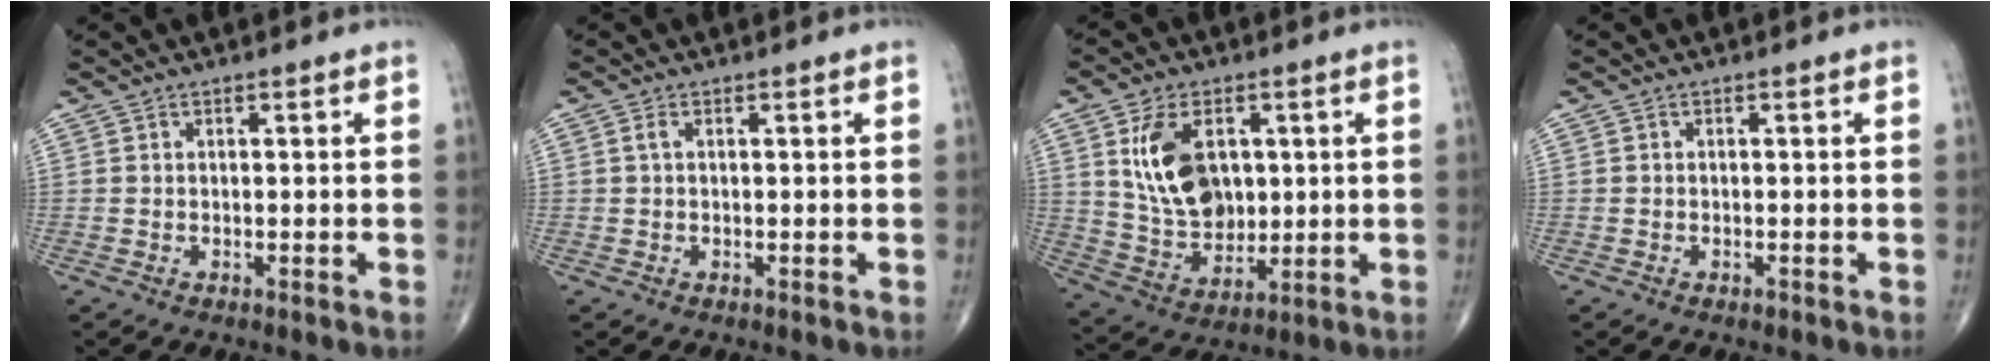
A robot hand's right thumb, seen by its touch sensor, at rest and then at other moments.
{"total": 1.0, "force": [0.2, 0.4, 0.8], "torque": [-0.020, 0.002, 0.001]}
{"total": 13.5, "force": [3.4, 8.9, 9.6], "torque": [-0.149, -0.017, 0.073]}
{"total": 0.6, "force": [-0.4, 0.3, 0.3], "torque": [0.000, 0.001, -0.007]}